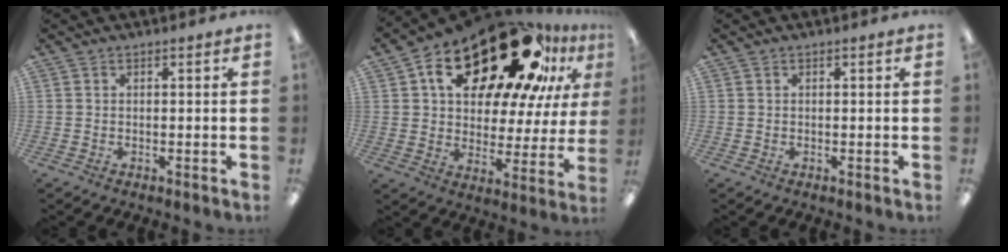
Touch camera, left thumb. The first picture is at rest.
{"total": 27.5, "force": [16.1, 12.9, 18.3], "torque": [-0.288, -0.089, 0.266]}
{"total": 0.0}